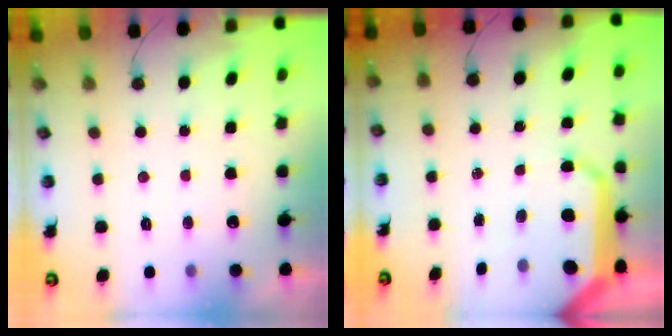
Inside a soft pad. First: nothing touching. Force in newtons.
{"total": 13.8, "press": 13.7, "slide": 1.6}